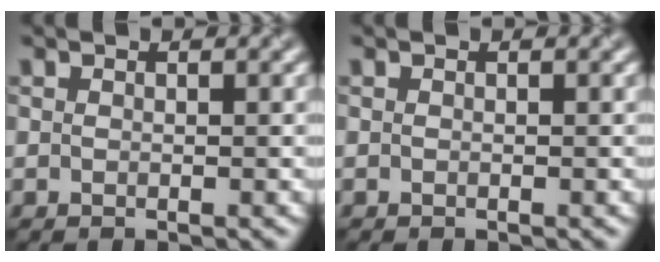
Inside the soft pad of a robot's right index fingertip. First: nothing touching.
{"total": 0.0}